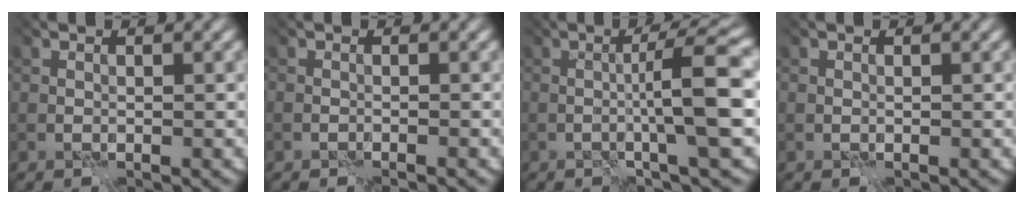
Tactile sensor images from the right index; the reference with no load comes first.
{"total": 0.6, "force": [-0.5, 0.2, 0.2], "torque": [0.003, 0.000, -0.008]}
{"total": 5.7, "force": [-0.4, 0.0, 5.7], "torque": [-0.087, 0.011, -0.009]}
{"total": 0.0}